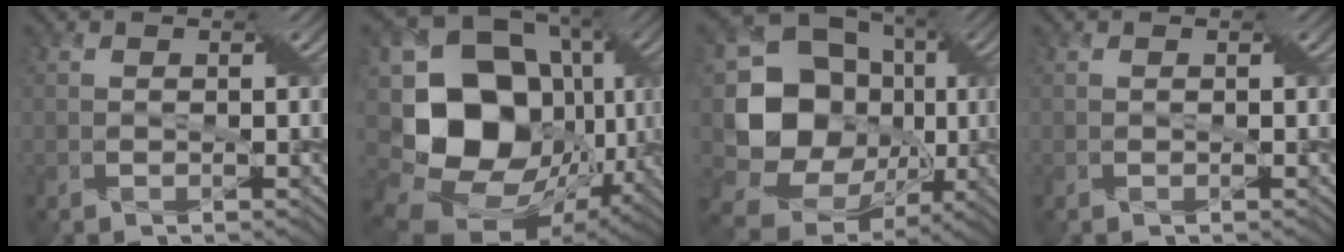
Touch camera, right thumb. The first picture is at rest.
{"total": 20.4, "force": [-2.5, 15.0, 13.6], "torque": [-0.310, -0.018, -0.025]}
{"total": 19.5, "force": [-0.5, 16.5, 10.5], "torque": [-0.229, -0.014, -0.008]}
{"total": 0.0}